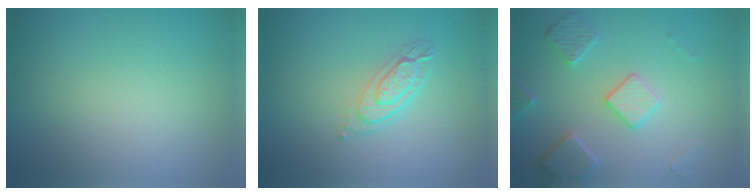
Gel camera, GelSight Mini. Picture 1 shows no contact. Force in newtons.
{"total": 3.2, "press": 2.4, "slide": 2.2}
{"total": 4.0, "press": 3.5, "slide": 1.9}